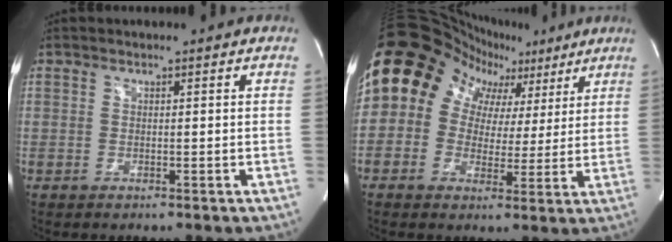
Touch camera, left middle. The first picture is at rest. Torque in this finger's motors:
{"motor_torque": [1.05, -1.09, 1.05, 0.10]}